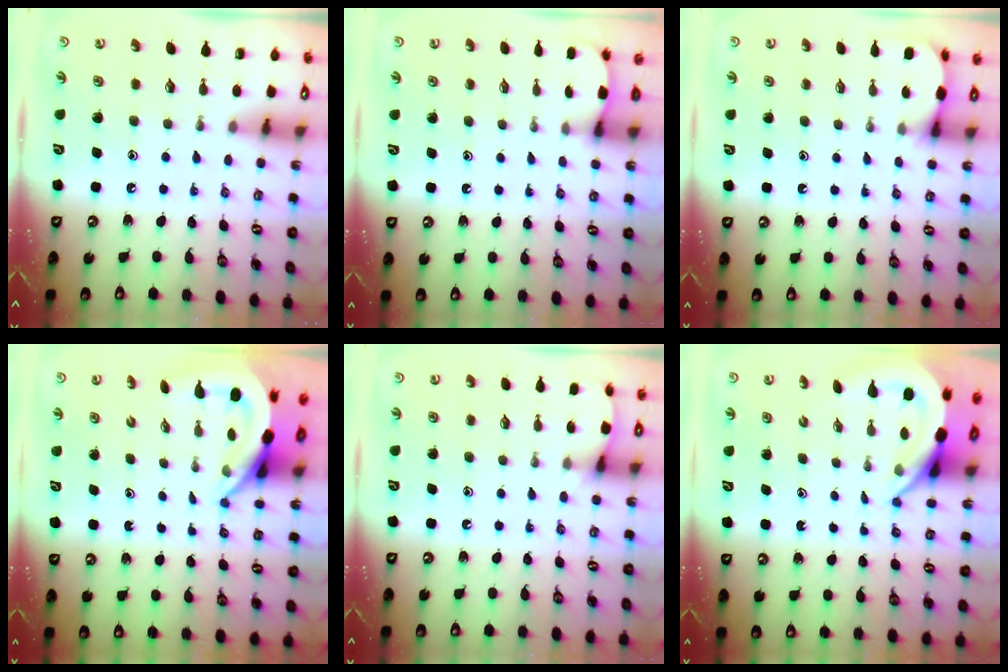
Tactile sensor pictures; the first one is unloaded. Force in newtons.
{"total": 1.3, "press": 1.3, "slide": 0.1}
{"total": 2.9, "press": 2.9, "slide": 0.3}
{"total": 6.1, "press": 6.0, "slide": 1.1}
{"total": 4.6, "press": 4.6, "slide": 0.6}
{"total": 5.3, "press": 5.2, "slide": 0.5}